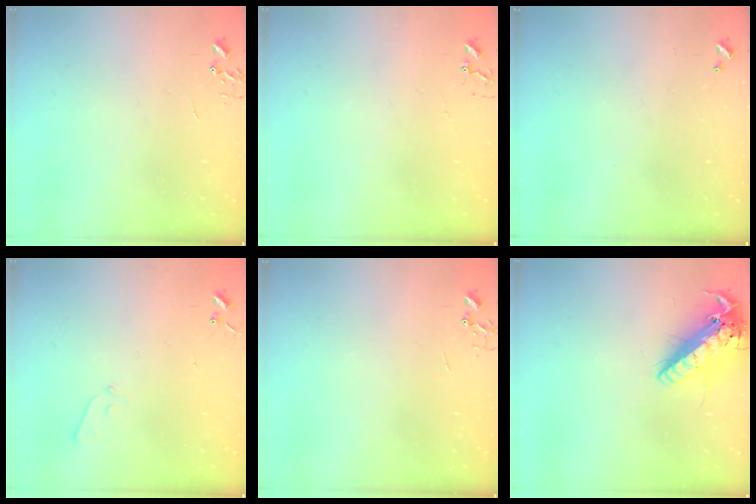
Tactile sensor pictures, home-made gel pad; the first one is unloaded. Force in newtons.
{"total": 2.9, "press": 2.9, "slide": 0.2}
{"total": 0.0}
{"total": 3.4, "press": 3.4, "slide": 0.5}
{"total": 0.0}
{"total": 18.2, "press": 17.9, "slide": 3.4}